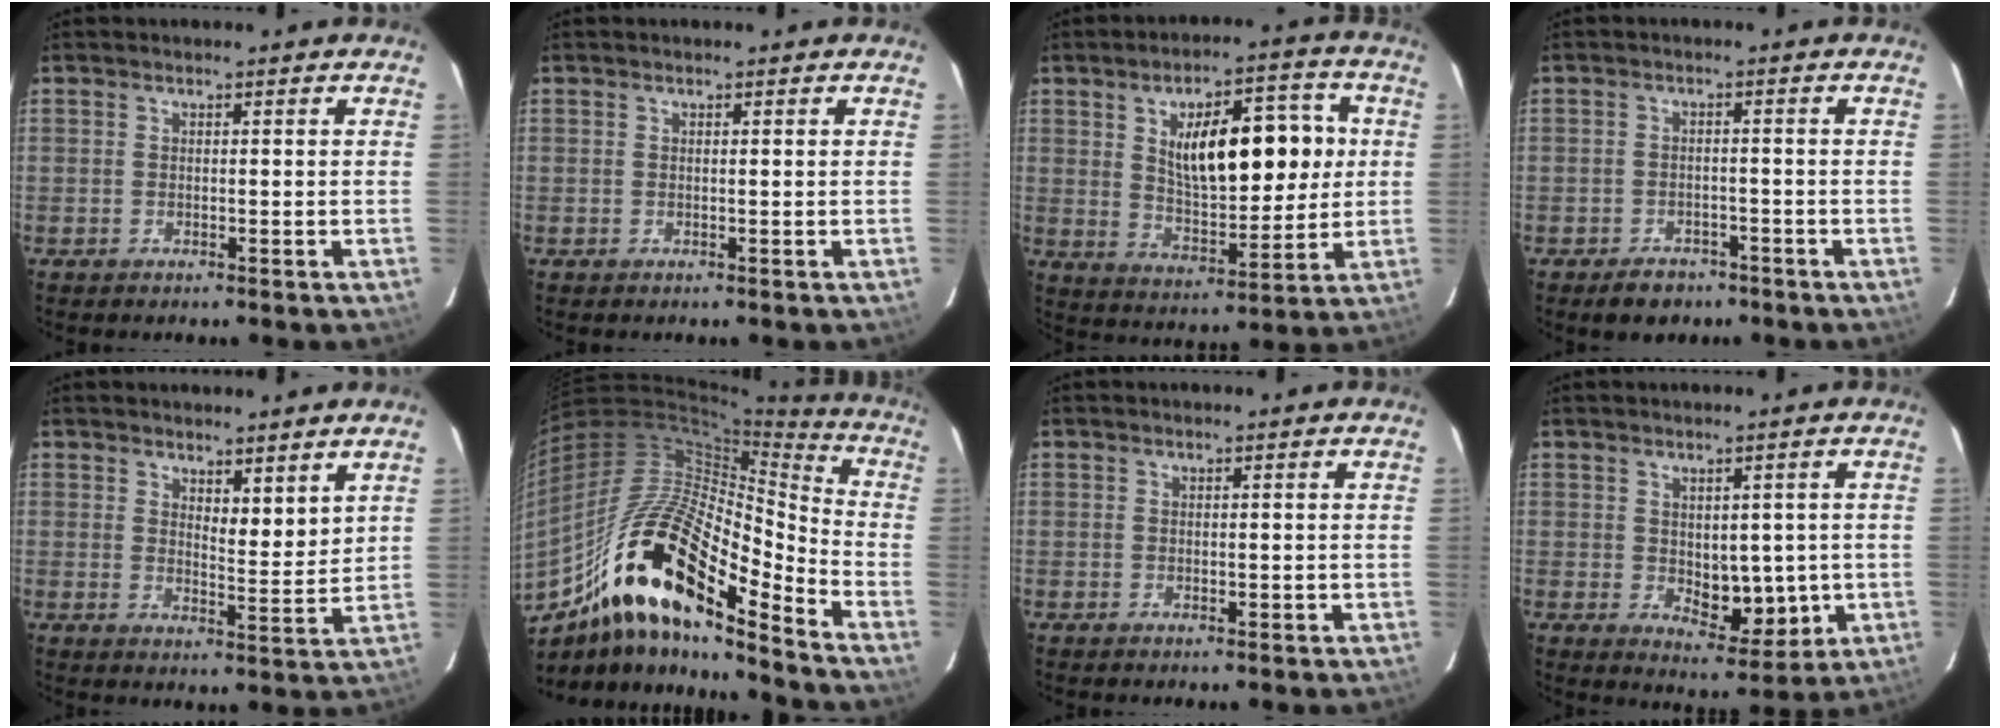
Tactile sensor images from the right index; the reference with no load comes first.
{"total": 0.0}
{"total": 15.4, "force": [3.2, 6.0, 13.8], "torque": [-0.211, 0.022, 0.058]}
{"total": 4.1, "force": [-2.9, 2.6, 1.3], "torque": [-0.022, 0.005, -0.038]}
{"total": 4.8, "force": [3.4, 1.4, 3.0], "torque": [-0.048, -0.018, 0.060]}
{"total": 21.6, "force": [-12.5, 5.7, 16.7], "torque": [-0.322, 0.014, -0.212]}
{"total": 0.7, "force": [-0.1, 0.3, 0.6], "torque": [-0.009, -0.002, 0.001]}
{"total": 7.4, "force": [-0.5, 4.0, 6.2], "torque": [-0.075, -0.006, 0.010]}